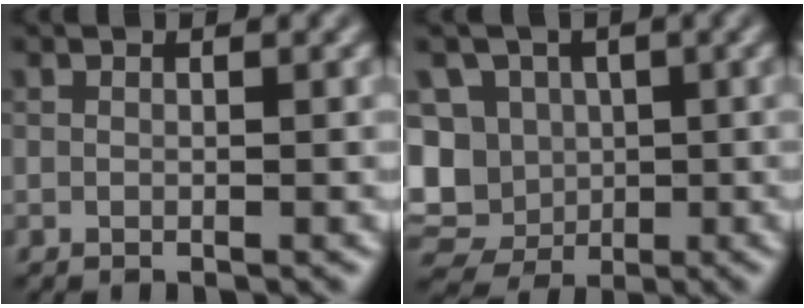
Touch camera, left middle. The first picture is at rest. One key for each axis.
{"total": 9.8, "fx": -0.3, "fy": 8.7, "fz": 4.5, "tx": -0.074, "ty": 0.027, "tz": -0.043}